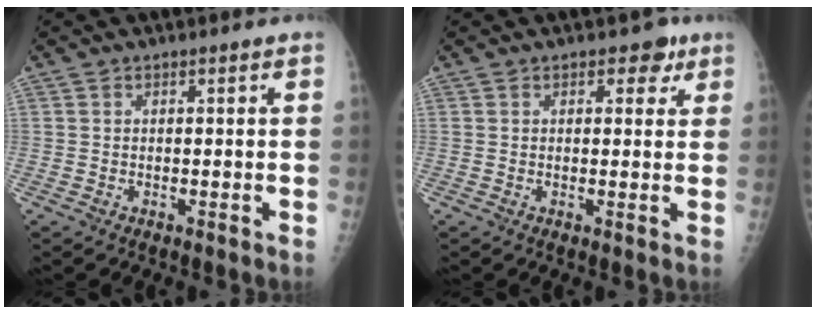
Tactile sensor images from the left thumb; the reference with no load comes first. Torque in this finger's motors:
{"motor_torque": [-0.45, 0.05, -0.27, -0.28, -0.12]}